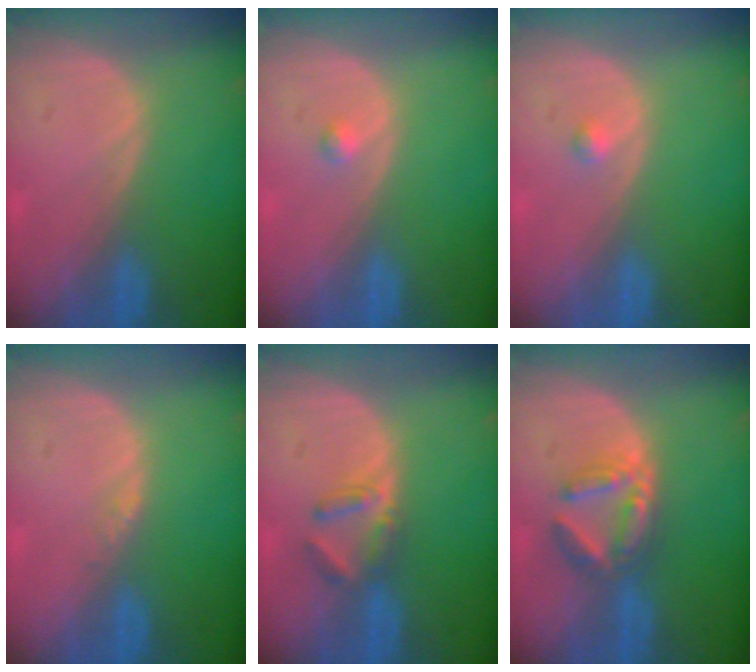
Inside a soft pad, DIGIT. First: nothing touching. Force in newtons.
{"total": 0.8, "press": 0.8, "slide": 0.1}
{"total": 0.8, "press": 0.8, "slide": 0.1}
{"total": 0.8, "press": 0.8, "slide": 0.1}
{"total": 3.7, "press": 3.6, "slide": 1.0}
{"total": 5.9, "press": 5.5, "slide": 1.9}